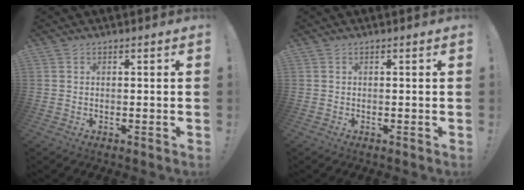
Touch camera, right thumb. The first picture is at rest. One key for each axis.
{"total": 0.0}